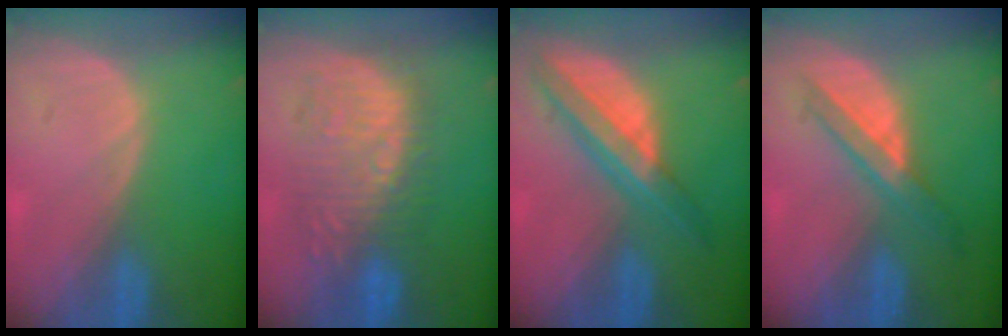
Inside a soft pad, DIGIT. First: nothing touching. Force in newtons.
{"total": 9.5, "press": 9.4, "slide": 1.0}
{"total": 8.0, "press": 6.8, "slide": 4.3}
{"total": 5.8, "press": 5.3, "slide": 2.4}